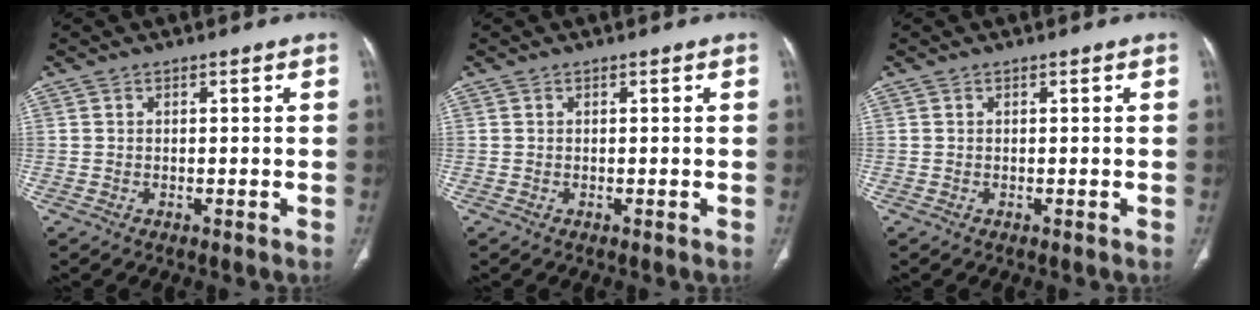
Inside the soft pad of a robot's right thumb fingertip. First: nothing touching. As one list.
[{"total": 0.0}, {"total": 0.0}]